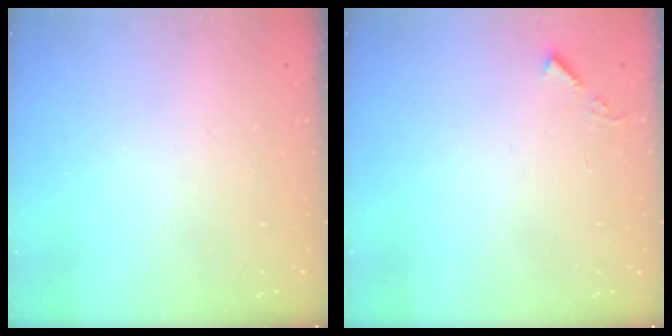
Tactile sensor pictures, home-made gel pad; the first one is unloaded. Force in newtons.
{"total": 3.2, "press": 3.2, "slide": 0.5}